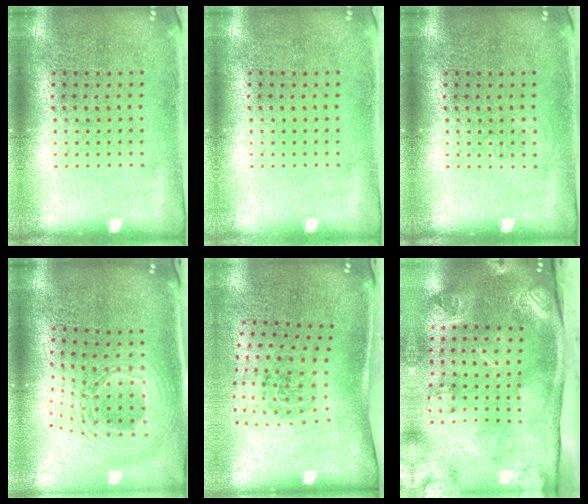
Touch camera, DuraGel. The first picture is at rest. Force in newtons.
{"total": 0.0}
{"total": 0.7, "press": 0.7, "slide": 0.1}
{"total": 2.4, "press": 1.8, "slide": 1.6}
{"total": 1.9, "press": 1.2, "slide": 1.4}
{"total": 4.6, "press": 3.2, "slide": 3.2}